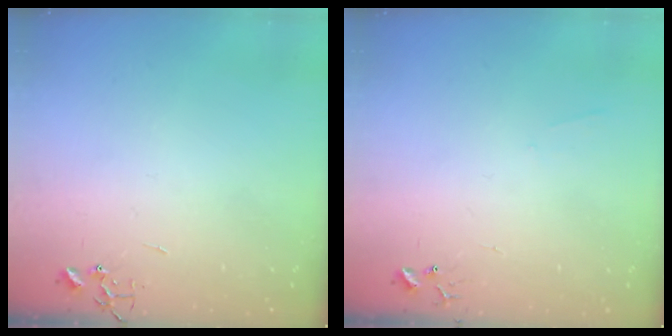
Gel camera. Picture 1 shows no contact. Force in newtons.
{"total": 3.8, "press": 3.7, "slide": 0.6}